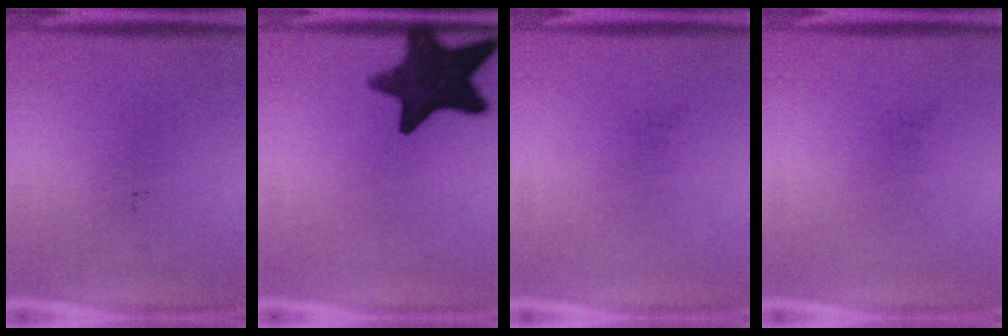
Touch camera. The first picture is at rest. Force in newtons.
{"total": 14.4}
{"total": 0.0}
{"total": 0.0}